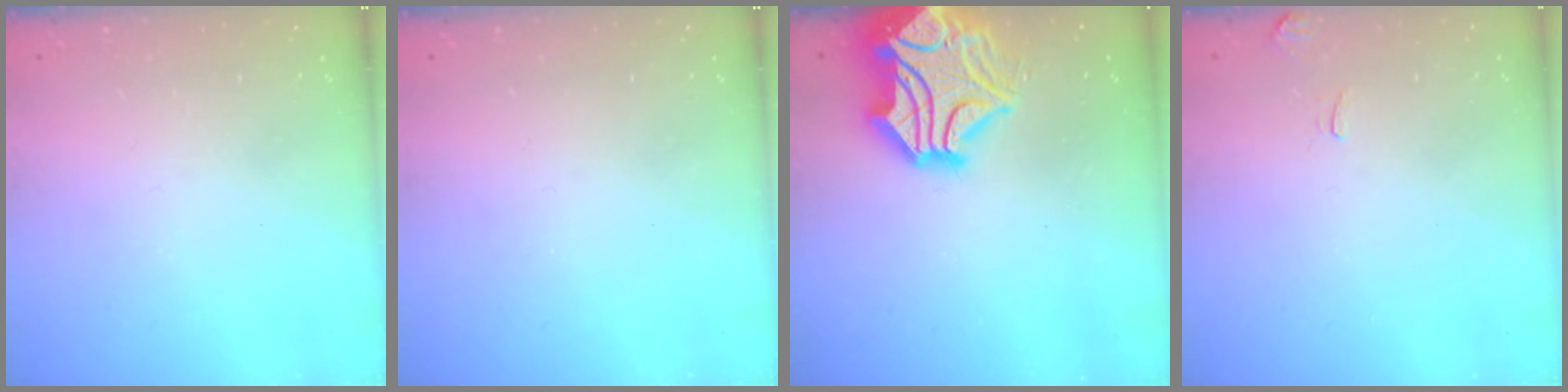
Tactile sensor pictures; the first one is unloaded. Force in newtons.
{"total": 0.0}
{"total": 10.0, "press": 9.8, "slide": 1.8}
{"total": 1.5, "press": 1.4, "slide": 0.5}